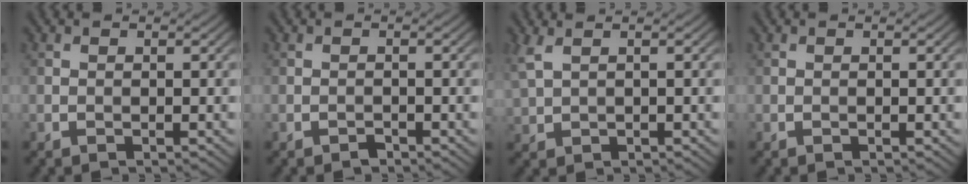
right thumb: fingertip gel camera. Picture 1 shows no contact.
{"total": 0.8, "force": [-0.7, 0.3, 0.2], "torque": [-0.001, 0.000, -0.013]}
{"total": 3.0, "force": [1.7, 1.1, 2.2], "torque": [-0.071, 0.010, 0.039]}
{"total": 0.0}